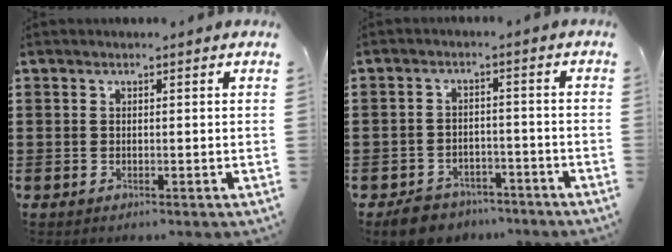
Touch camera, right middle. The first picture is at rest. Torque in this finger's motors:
{"motor_torque": [0.18, -0.13, 0.13, 0.02]}